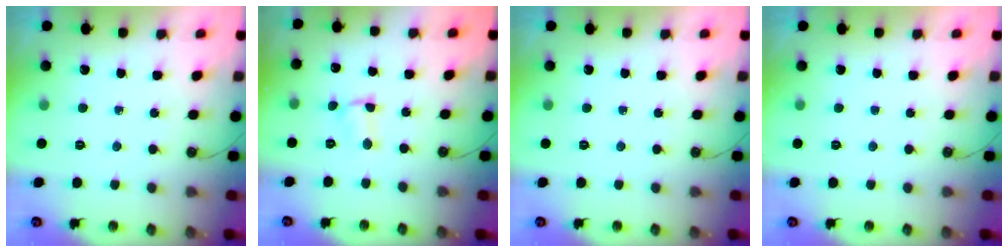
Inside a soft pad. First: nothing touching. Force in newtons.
{"total": 2.6, "press": 2.6, "slide": 0.4}
{"total": 0.0}
{"total": 0.0}